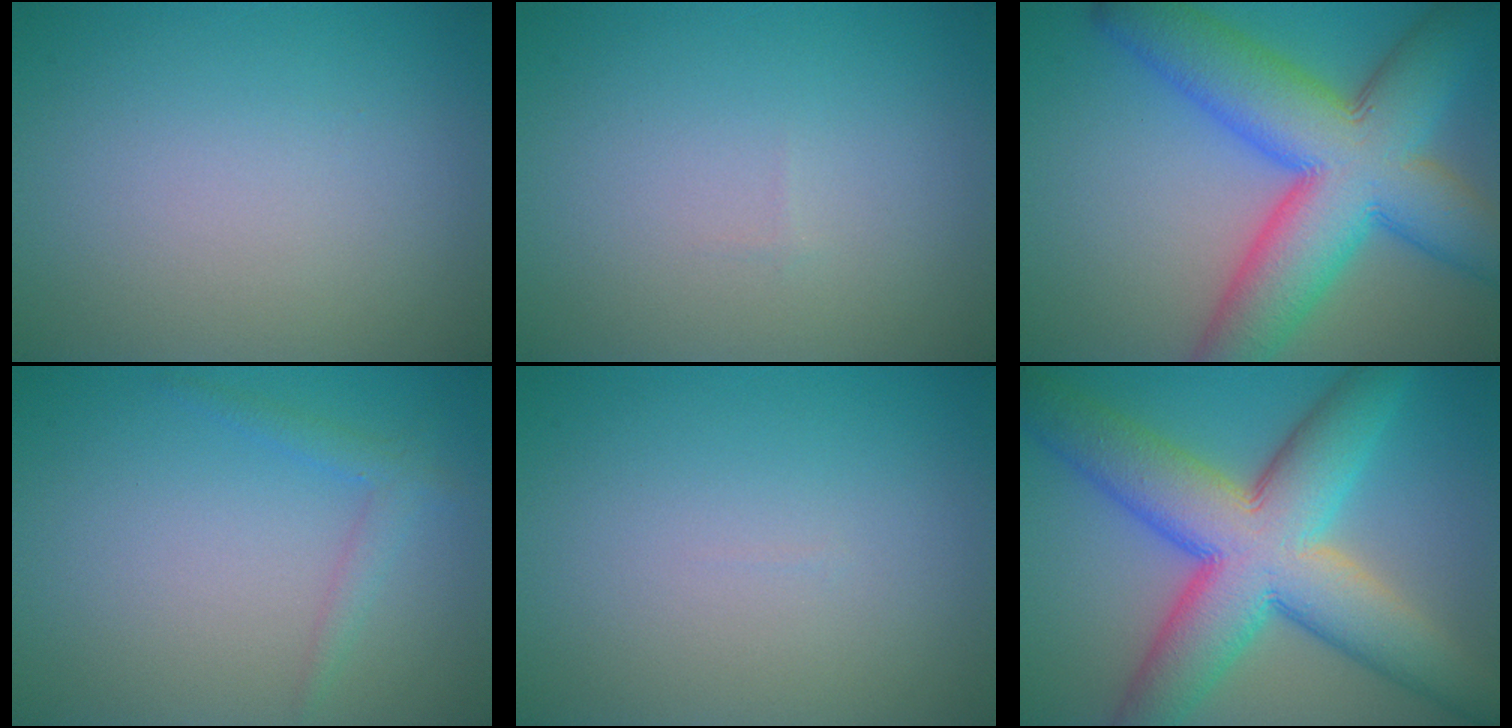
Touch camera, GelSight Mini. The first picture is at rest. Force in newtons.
{"total": 0.0}
{"total": 13.1, "press": 13.1, "slide": 0.4}
{"total": 1.6, "press": 1.6, "slide": 0.1}
{"total": 0.0}
{"total": 12.5, "press": 12.5, "slide": 0.4}